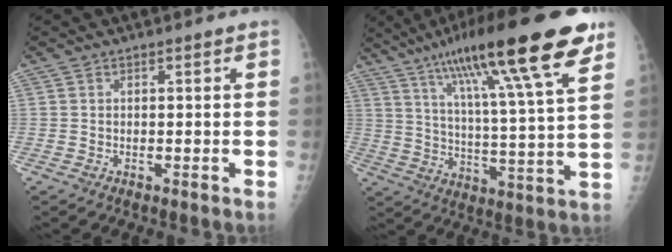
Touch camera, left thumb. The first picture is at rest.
{"total": 24.5, "force": [14.8, 3.4, 19.3], "torque": [-0.301, -0.030, 0.232]}